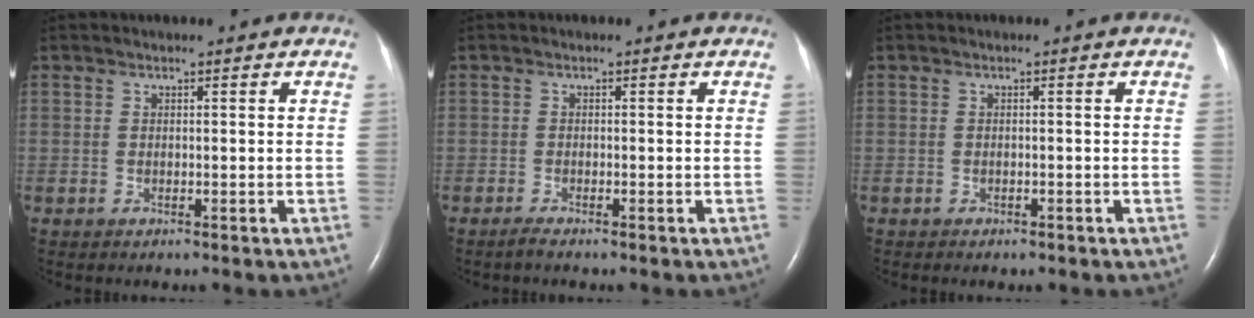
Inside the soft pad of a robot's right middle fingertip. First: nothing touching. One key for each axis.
{"total": 0.9, "fx": -0.8, "fy": -0.1, "fz": 0.5, "tx": -0.015, "ty": -0.003, "tz": -0.017}
{"total": 0.8, "fx": -0.6, "fy": 0.4, "fz": 0.3, "tx": -0.009, "ty": -0.001, "tz": -0.007}